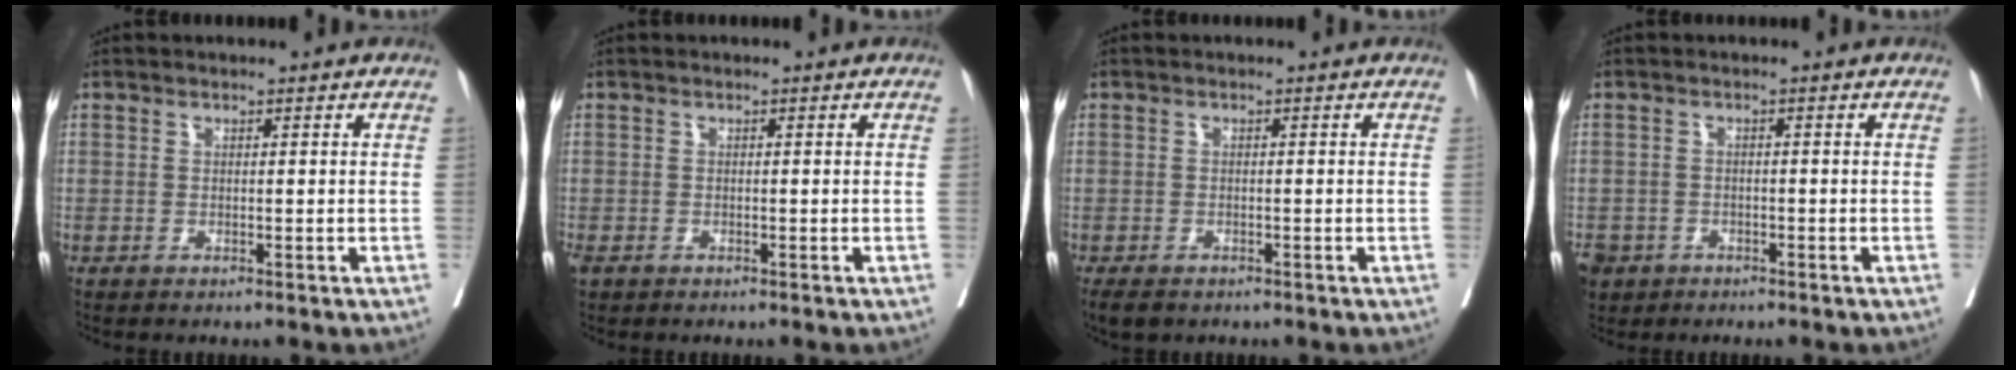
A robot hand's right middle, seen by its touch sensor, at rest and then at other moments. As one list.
[{"total": 1.2, "force": [-0.8, 0.7, 0.5], "torque": [-0.016, -0.002, -0.013]}, {"total": 3.4, "force": [-2.5, 1.7, 1.4], "torque": [-0.021, -0.006, -0.037]}, {"total": 7.1, "force": [-4.0, 5.6, 1.8], "torque": [-0.056, -0.001, -0.066]}]